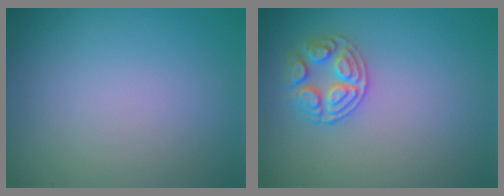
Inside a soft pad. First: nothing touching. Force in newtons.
{"total": 2.6, "press": 2.6, "slide": 0.2}